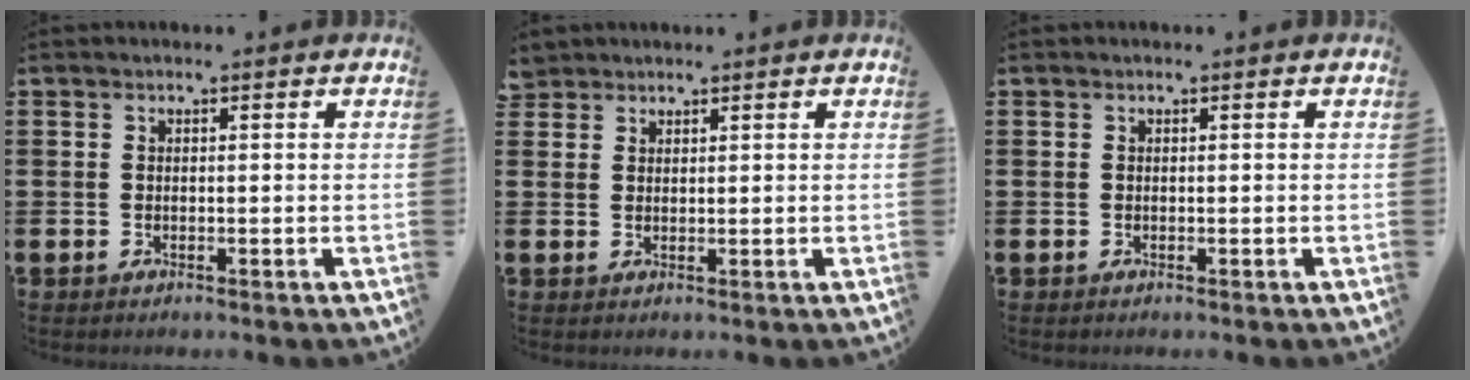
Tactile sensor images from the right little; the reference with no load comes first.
{"total": 1.9, "force": [1.7, 0.7, 0.0], "torque": [0.002, 0.001, 0.033]}
{"total": 0.0}